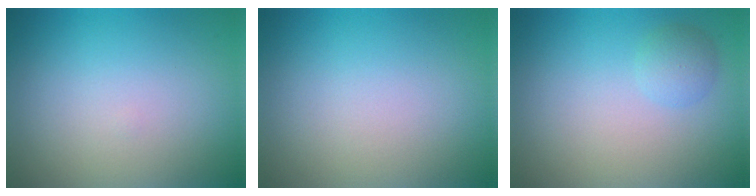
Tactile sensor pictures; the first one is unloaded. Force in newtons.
{"total": 0.0}
{"total": 1.6, "press": 1.6, "slide": 0.1}